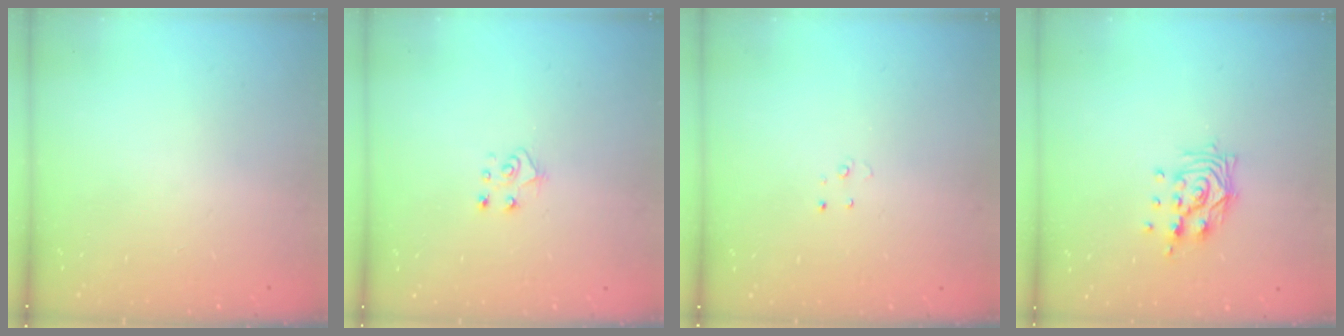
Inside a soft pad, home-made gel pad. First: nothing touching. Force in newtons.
{"total": 5.6, "press": 5.6, "slide": 0.4}
{"total": 2.3, "press": 2.3, "slide": 0.2}
{"total": 11.1, "press": 11.1, "slide": 0.9}